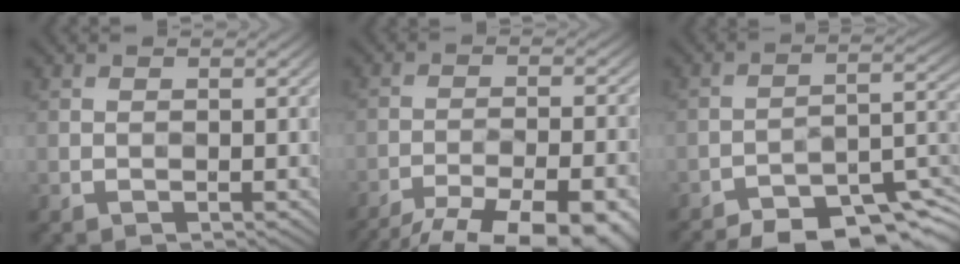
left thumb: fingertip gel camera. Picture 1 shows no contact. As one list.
[{"total": 16.1, "force": [-13.4, 4.5, 7.8], "torque": [-0.106, -0.012, -0.165]}, {"total": 13.3, "force": [-10.8, 4.0, 6.8], "torque": [-0.101, 0.003, -0.152]}]